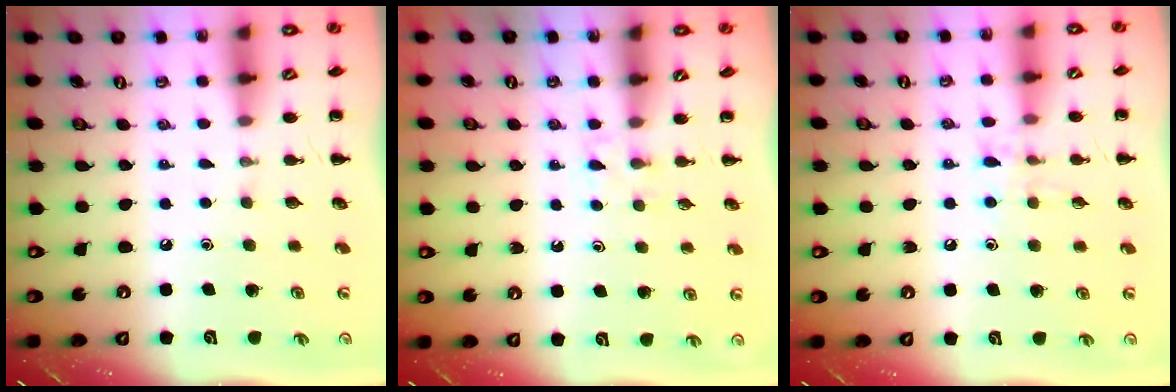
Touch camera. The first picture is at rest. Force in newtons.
{"total": 2.2, "press": 2.0, "slide": 1.0}
{"total": 7.5, "press": 7.4, "slide": 1.5}